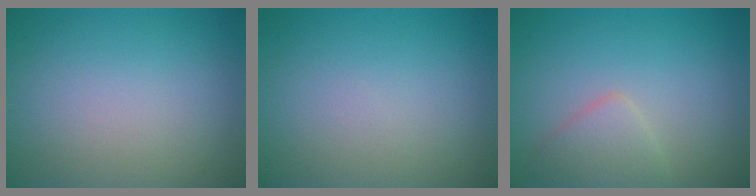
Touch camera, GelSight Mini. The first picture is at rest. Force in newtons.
{"total": 0.0}
{"total": 2.3, "press": 2.3, "slide": 0.1}